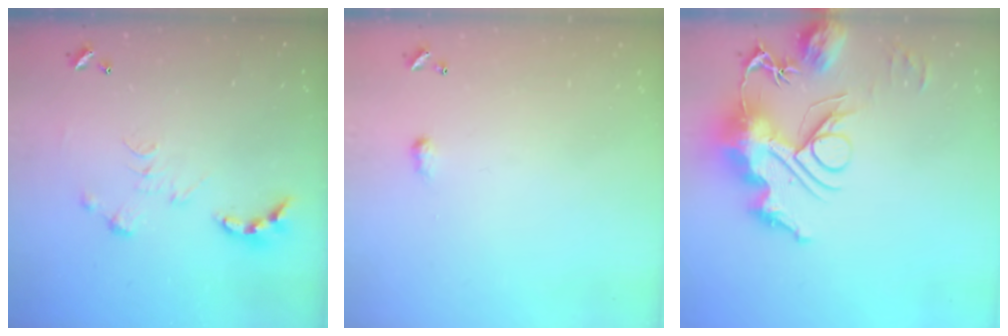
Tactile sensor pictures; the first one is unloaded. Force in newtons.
{"total": 1.6, "press": 1.5, "slide": 0.4}
{"total": 16.1, "press": 15.9, "slide": 2.3}